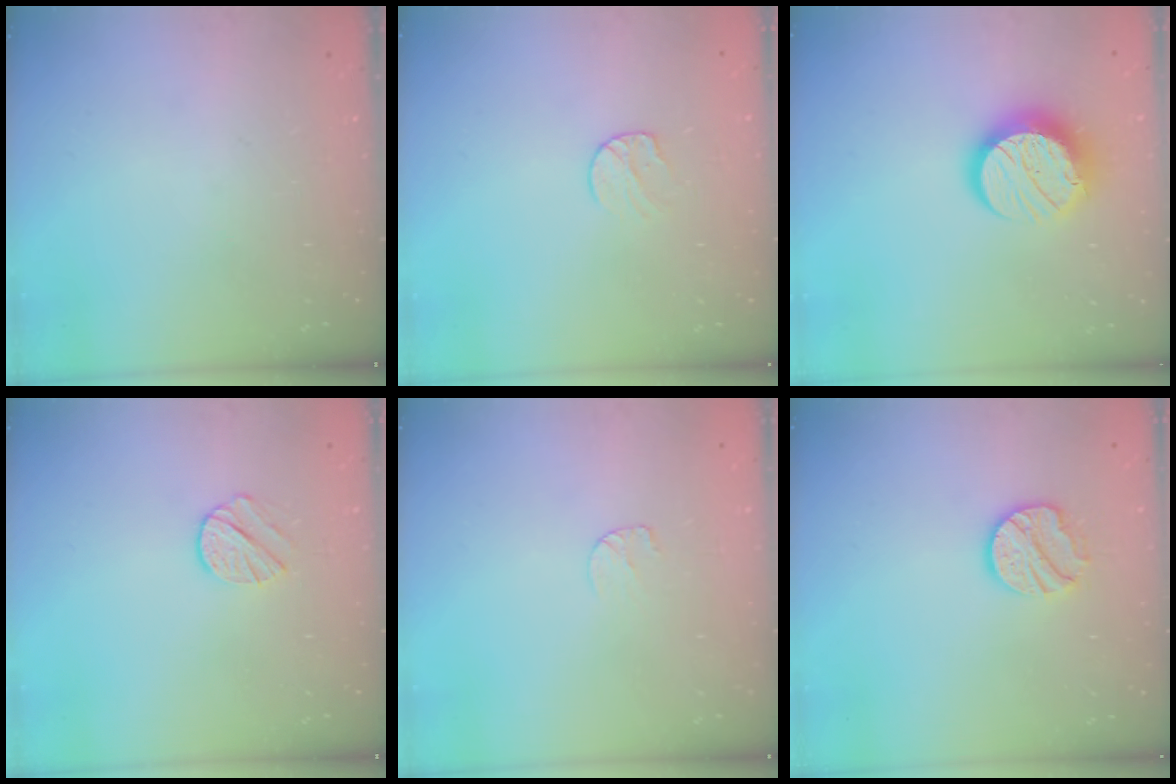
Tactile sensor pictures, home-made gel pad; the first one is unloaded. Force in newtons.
{"total": 6.4, "press": 6.4, "slide": 0.6}
{"total": 13.7, "press": 13.6, "slide": 1.0}
{"total": 7.4, "press": 7.4, "slide": 0.6}
{"total": 3.5, "press": 3.5, "slide": 0.3}
{"total": 11.1, "press": 11.1, "slide": 0.9}